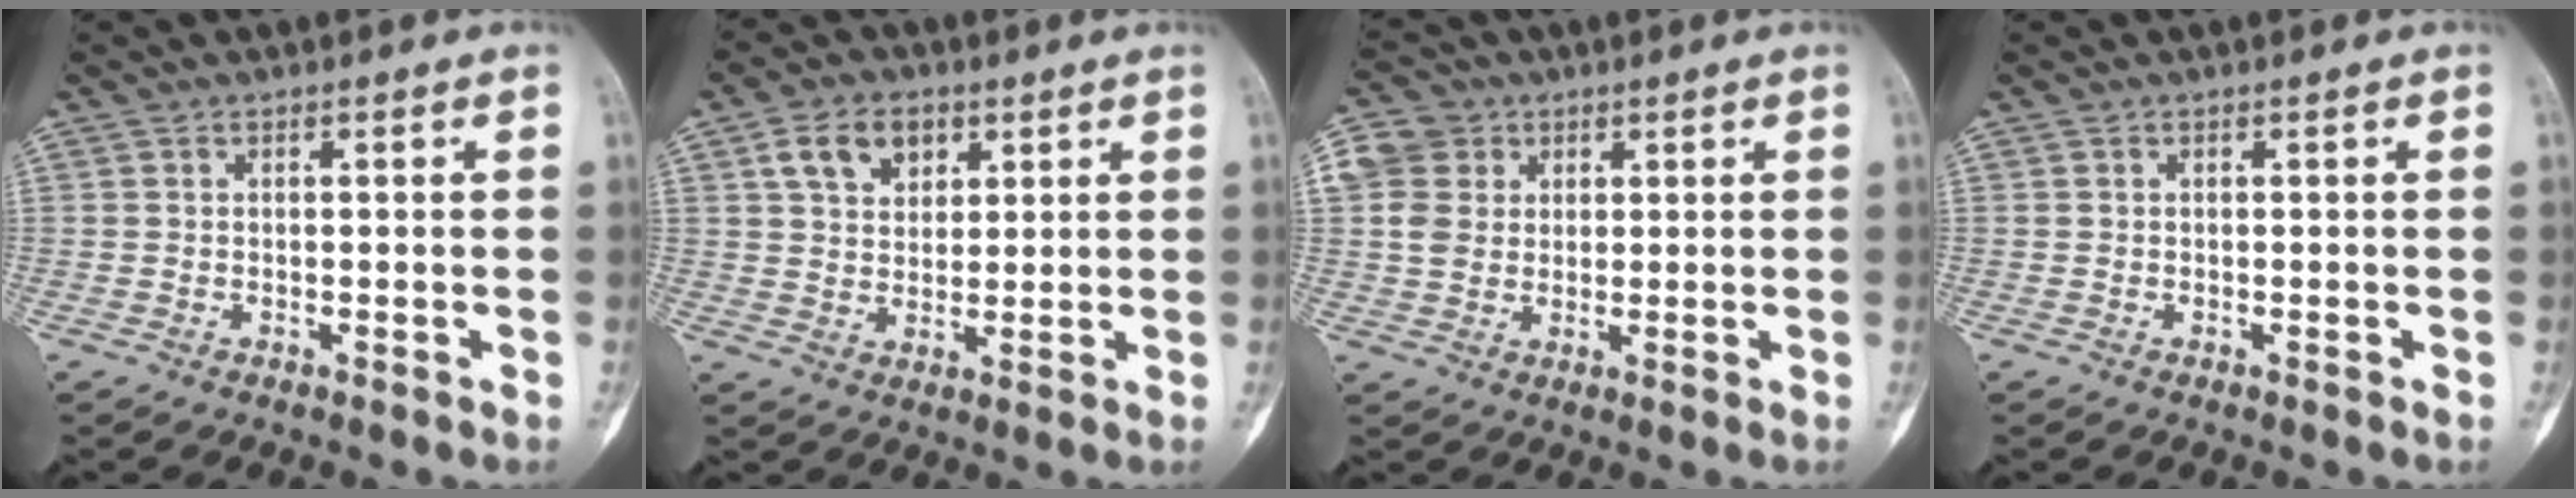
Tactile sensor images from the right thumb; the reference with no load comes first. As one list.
[{"total": 7.8, "force": [3.6, 5.4, 4.3], "torque": [-0.049, -0.009, 0.062]}, {"total": 7.3, "force": [1.9, 6.5, 2.7], "torque": [-0.039, 0.003, 0.033]}, {"total": 0.0}]